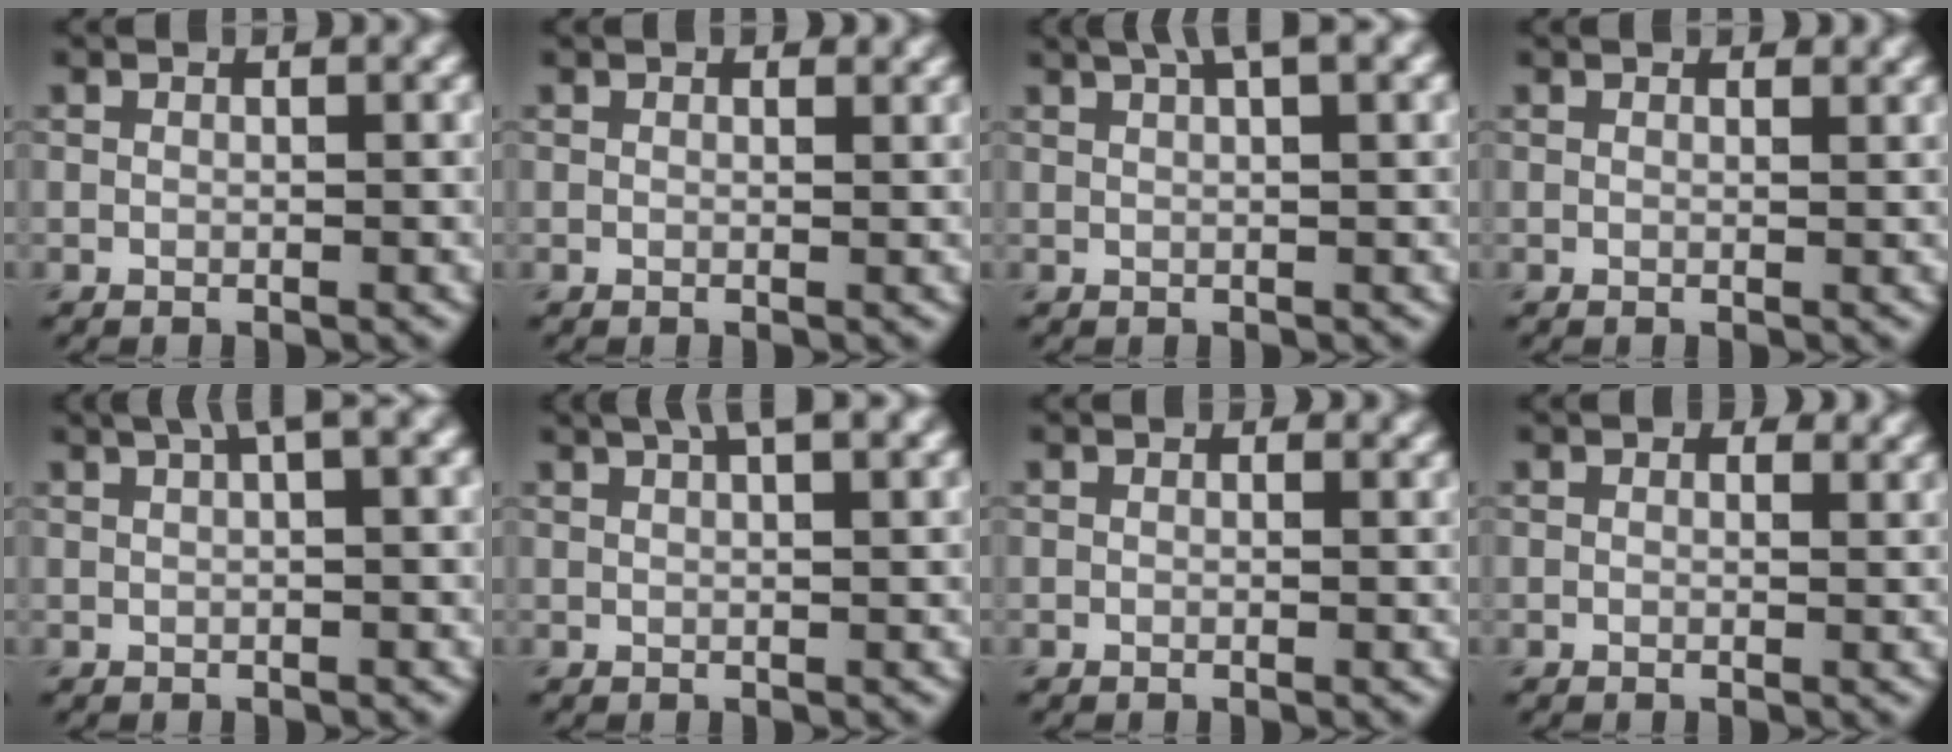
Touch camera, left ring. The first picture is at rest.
{"total": 0.9, "force": [0.7, 0.3, 0.4], "torque": [-0.007, 0.001, 0.012]}
{"total": 4.1, "force": [2.6, 0.8, 3.1], "torque": [-0.036, 0.011, 0.033]}
{"total": 1.2, "force": [1.1, 0.3, 0.3], "torque": [-0.009, -0.003, 0.014]}
{"total": 3.7, "force": [2.1, 0.7, 3.0], "torque": [-0.038, 0.018, 0.034]}
{"total": 4.5, "force": [2.9, 1.2, 3.3], "torque": [-0.029, 0.010, 0.026]}
{"total": 0.5, "force": [0.3, 0.3, 0.2], "torque": [-0.003, -0.004, 0.001]}
{"total": 1.2, "force": [0.8, 0.7, 0.7], "torque": [-0.007, -0.002, 0.009]}